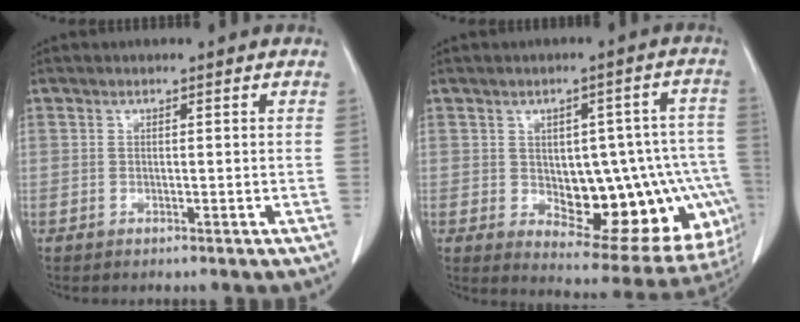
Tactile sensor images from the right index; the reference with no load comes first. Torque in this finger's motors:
{"motor_torque": [0.80, -0.40, 0.28, 0.04]}